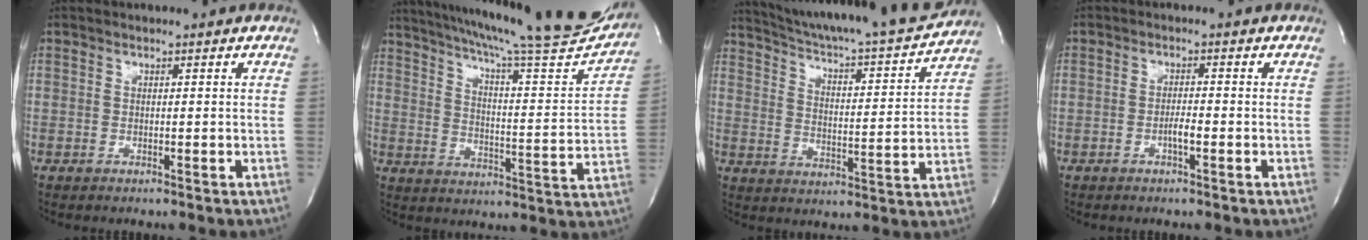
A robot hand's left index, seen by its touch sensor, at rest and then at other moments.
{"total": 27.0, "force": [23.9, 1.3, 12.6], "torque": [-0.203, -0.062, 0.312]}
{"total": 20.3, "force": [18.9, 1.3, 7.4], "torque": [-0.120, -0.034, 0.265]}
{"total": 1.9, "force": [-1.0, 0.2, 1.6], "torque": [-0.030, -0.003, -0.018]}